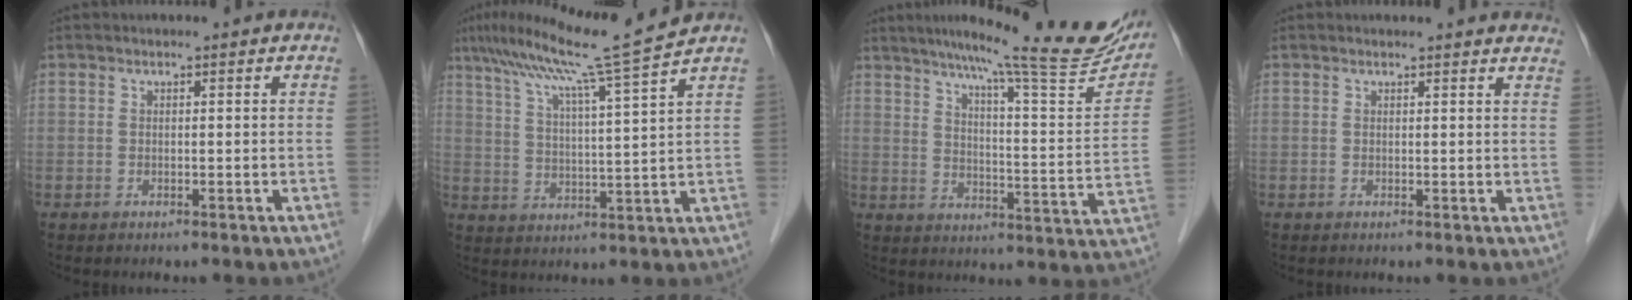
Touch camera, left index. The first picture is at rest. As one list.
[{"total": 12.1, "force": [9.6, -2.9, 6.7], "torque": [-0.118, -0.001, 0.154]}, {"total": 22.8, "force": [19.3, 0.9, 12.1], "torque": [-0.172, -0.041, 0.250]}, {"total": 6.5, "force": [6.3, 0.5, 1.4], "torque": [-0.006, -0.005, 0.043]}]